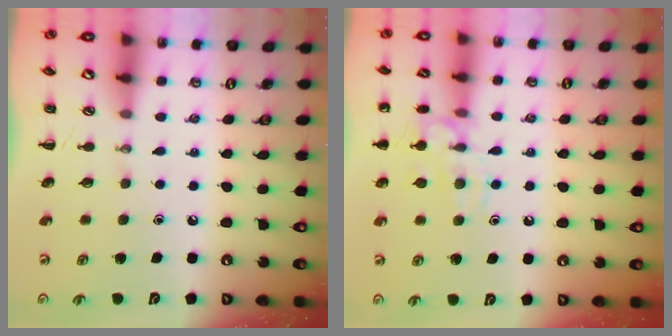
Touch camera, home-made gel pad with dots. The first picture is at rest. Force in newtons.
{"total": 11.7, "press": 11.6, "slide": 0.7}